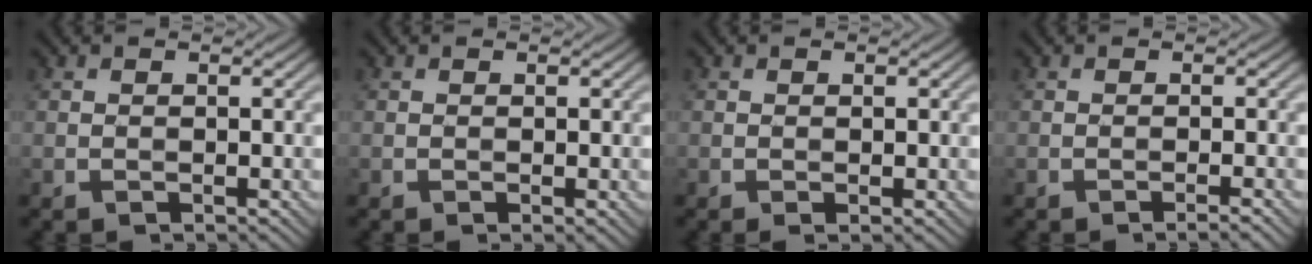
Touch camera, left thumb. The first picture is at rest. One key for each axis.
{"total": 0.6, "fx": 0.1, "fy": 0.2, "fz": 0.5, "tx": -0.013, "ty": 0.000, "tz": 0.001}
{"total": 0.7, "fx": 0.0, "fy": 0.3, "fz": 0.7, "tx": -0.016, "ty": -0.001, "tz": 0.001}
{"total": 0.9, "fx": -0.7, "fy": -0.2, "fz": 0.6, "tx": -0.012, "ty": 0.006, "tz": -0.014}